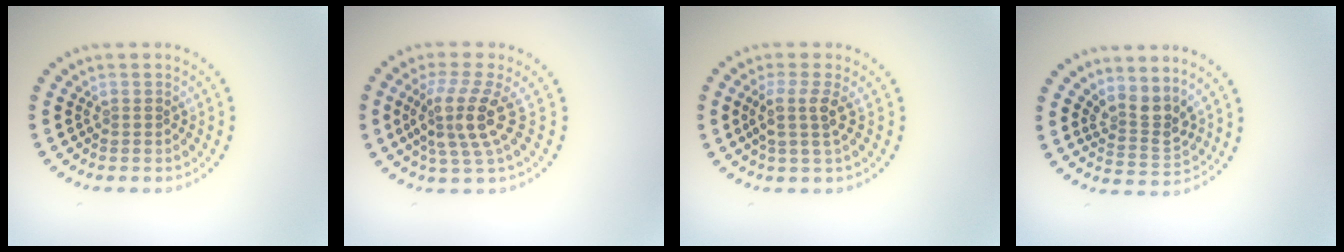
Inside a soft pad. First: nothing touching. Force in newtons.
{"total": 4.2, "press": 3.2, "slide": 2.8}
{"total": 2.5, "press": 1.9, "slide": 1.6}
{"total": 2.8, "press": 2.1, "slide": 1.8}